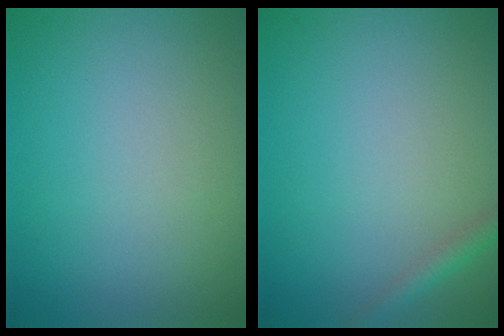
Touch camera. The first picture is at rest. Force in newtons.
{"total": 1.4, "press": 1.4, "slide": 0.1}